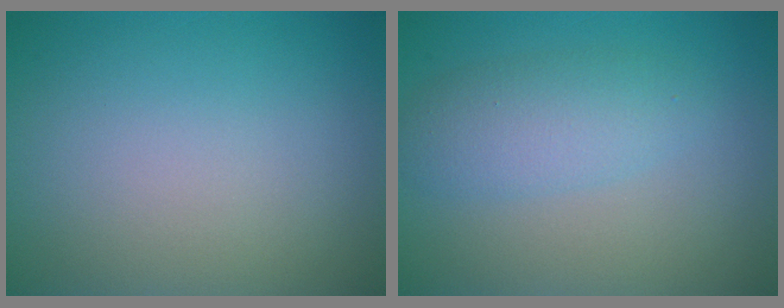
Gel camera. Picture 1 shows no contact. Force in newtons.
{"total": 3.3, "press": 3.3, "slide": 0.1}